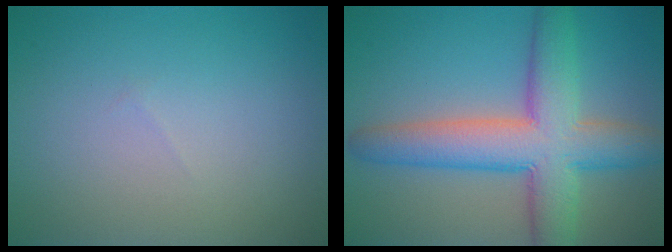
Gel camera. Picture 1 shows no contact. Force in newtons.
{"total": 8.8, "press": 8.8, "slide": 0.3}